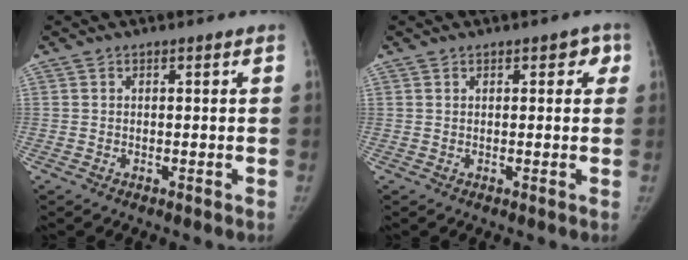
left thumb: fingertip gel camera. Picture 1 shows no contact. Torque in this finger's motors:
{"motor_torque": [-0.01, -0.03, 0.33, -0.37, -0.01]}